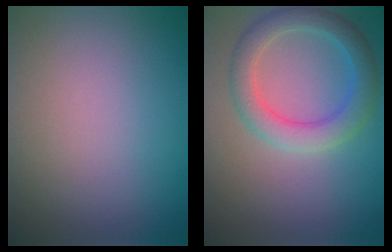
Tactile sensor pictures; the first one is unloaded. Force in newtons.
{"total": 4.0, "press": 4.0, "slide": 0.2}